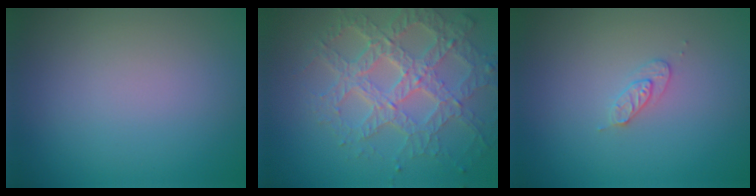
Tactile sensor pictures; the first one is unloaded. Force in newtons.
{"total": 7.4, "press": 5.5, "slide": 5.0}
{"total": 1.4, "press": 1.4, "slide": 0.2}